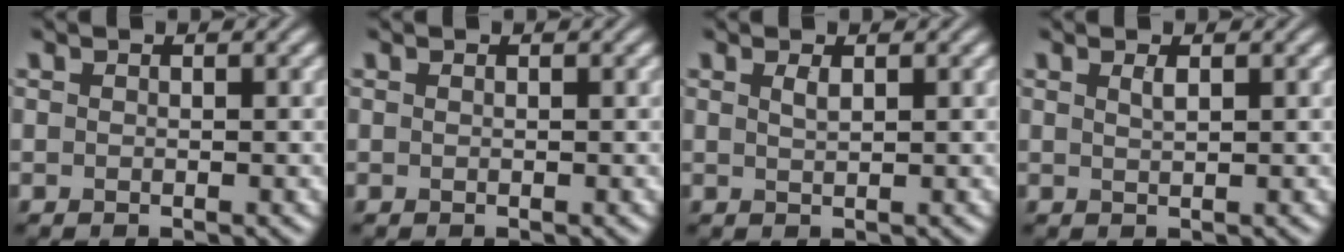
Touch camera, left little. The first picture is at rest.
{"total": 0.0}
{"total": 1.0, "force": [0.5, 0.3, 0.7], "torque": [-0.014, 0.002, 0.010]}
{"total": 1.0, "force": [0.5, 0.3, 0.8], "torque": [-0.011, 0.002, 0.009]}